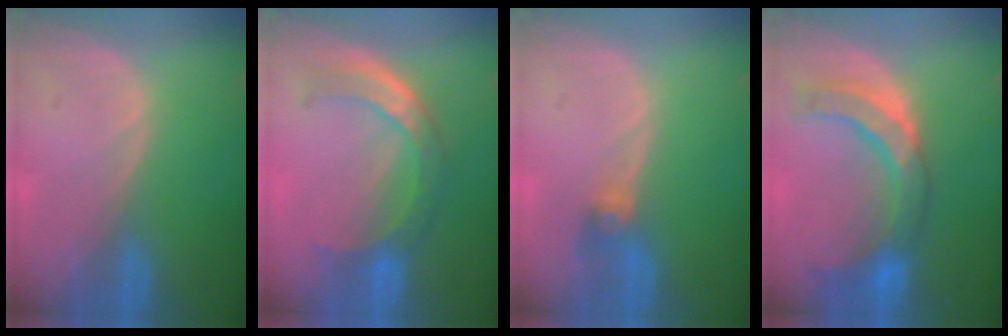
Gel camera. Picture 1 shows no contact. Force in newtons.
{"total": 8.0, "press": 6.7, "slide": 4.3}
{"total": 2.7, "press": 2.7, "slide": 0.3}
{"total": 8.4, "press": 8.3, "slide": 1.2}